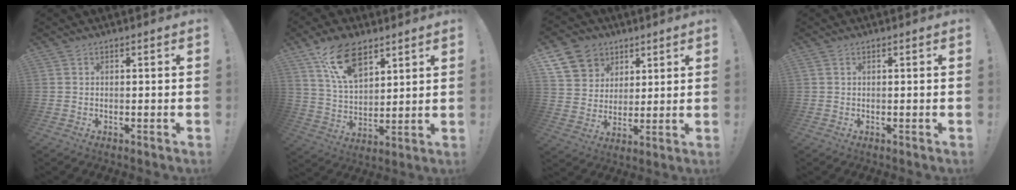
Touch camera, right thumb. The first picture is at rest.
{"total": 15.3, "force": [9.5, 7.9, 9.1], "torque": [-0.147, -0.043, 0.178]}
{"total": 12.2, "force": [6.4, 9.7, 3.6], "torque": [-0.062, -0.034, 0.130]}
{"total": 0.8, "force": [0.4, 0.4, 0.6], "torque": [-0.020, 0.003, 0.010]}